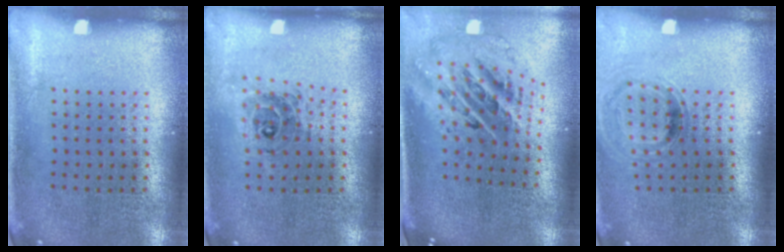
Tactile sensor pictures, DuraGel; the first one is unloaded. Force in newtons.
{"total": 0.8, "press": 0.8, "slide": 0.2}
{"total": 2.7, "press": 1.8, "slide": 1.9}
{"total": 0.8, "press": 0.8, "slide": 0.2}